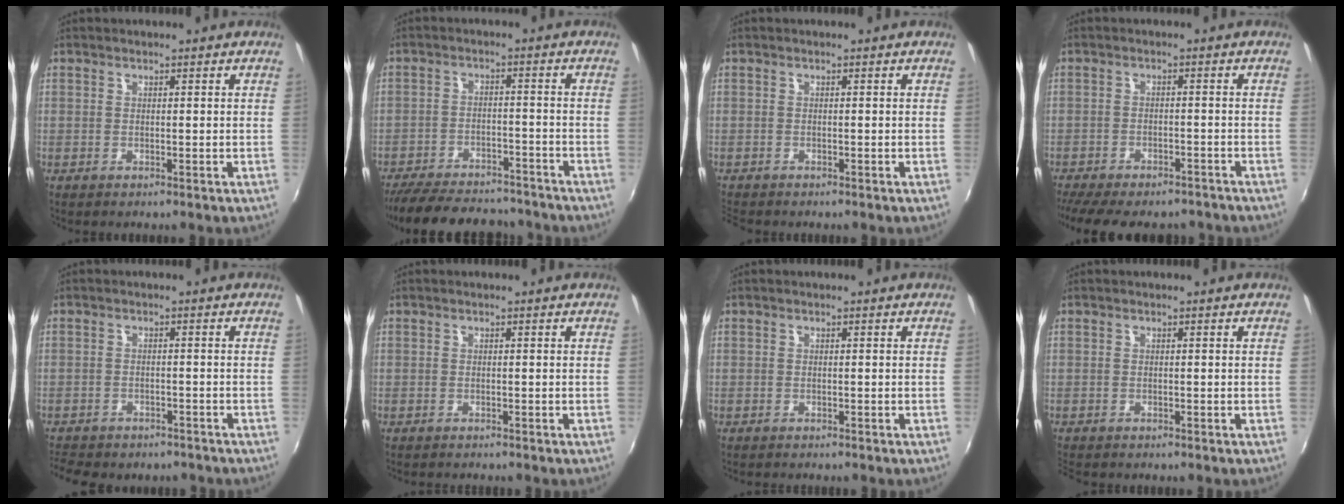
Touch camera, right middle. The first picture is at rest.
{"total": 20.1, "force": [-17.0, 6.5, 8.4], "torque": [-0.181, -0.004, -0.239]}
{"total": 2.2, "force": [-2.0, 0.6, 0.6], "torque": [-0.017, -0.011, -0.036]}
{"total": 15.2, "force": [-12.7, 4.9, 6.7], "torque": [-0.145, -0.027, -0.177]}
{"total": 9.4, "force": [-7.8, 4.0, 3.6], "torque": [-0.092, -0.021, -0.112]}
{"total": 1.2, "force": [-1.1, 0.2, 0.3], "torque": [-0.008, -0.007, -0.017]}
{"total": 0.8, "force": [-0.7, 0.2, 0.2], "torque": [-0.005, -0.005, -0.012]}
{"total": 1.8, "force": [-1.6, 0.6, 0.5], "torque": [-0.013, -0.009, -0.026]}